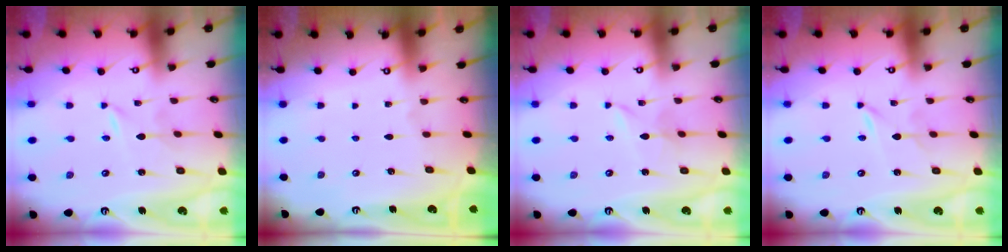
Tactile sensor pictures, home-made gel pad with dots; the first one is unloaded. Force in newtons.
{"total": 0.0}
{"total": 2.6, "press": 2.6, "slide": 0.3}
{"total": 0.0}